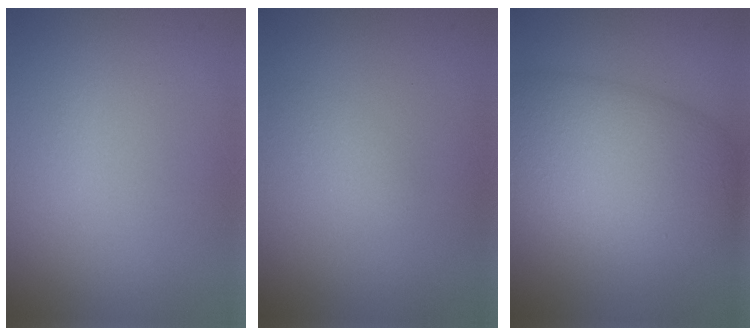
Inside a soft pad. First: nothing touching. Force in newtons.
{"total": 1.2, "press": 1.2, "slide": 0.1}
{"total": 10.1, "press": 10.1, "slide": 0.3}